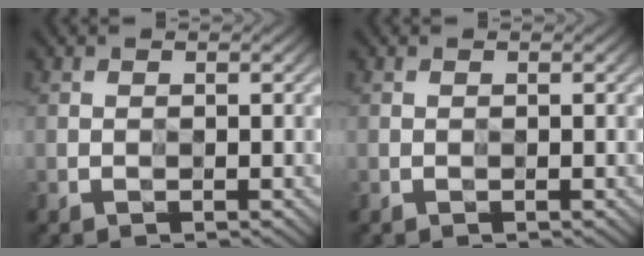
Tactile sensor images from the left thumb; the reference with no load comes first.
{"total": 0.0}